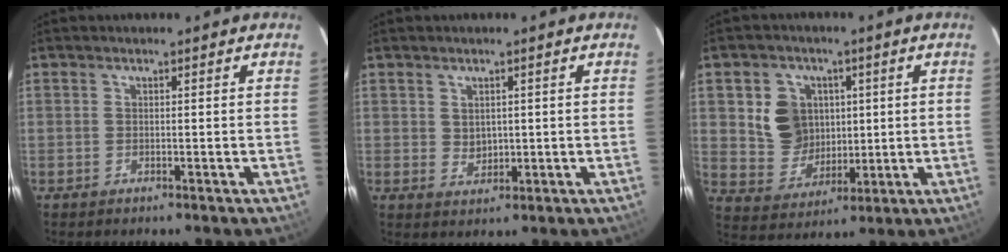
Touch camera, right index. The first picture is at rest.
{"total": 2.4, "force": [0.8, 2.0, 1.0], "torque": [-0.013, 0.002, 0.020]}
{"total": 10.0, "force": [2.2, 9.0, 4.0], "torque": [-0.098, 0.018, 0.055]}